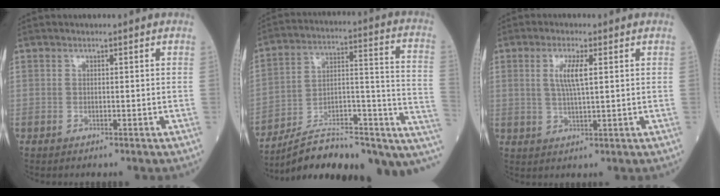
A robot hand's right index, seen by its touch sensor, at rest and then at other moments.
{"total": 22.0, "force": [-14.1, 7.5, 15.2], "torque": [-0.164, 0.065, -0.203]}
{"total": 4.6, "force": [1.2, 0.6, 4.3], "torque": [-0.089, 0.000, 0.025]}